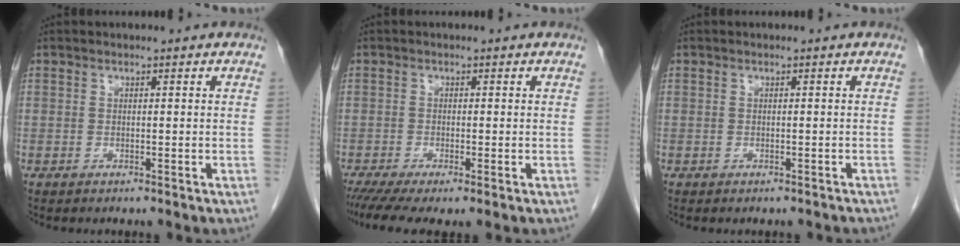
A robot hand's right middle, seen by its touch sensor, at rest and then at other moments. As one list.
[{"total": 6.3, "force": [-4.4, 1.0, 4.4], "torque": [-0.069, -0.018, -0.075]}, {"total": 2.2, "force": [-2.0, 0.7, 0.8], "torque": [-0.013, -0.003, -0.022]}]